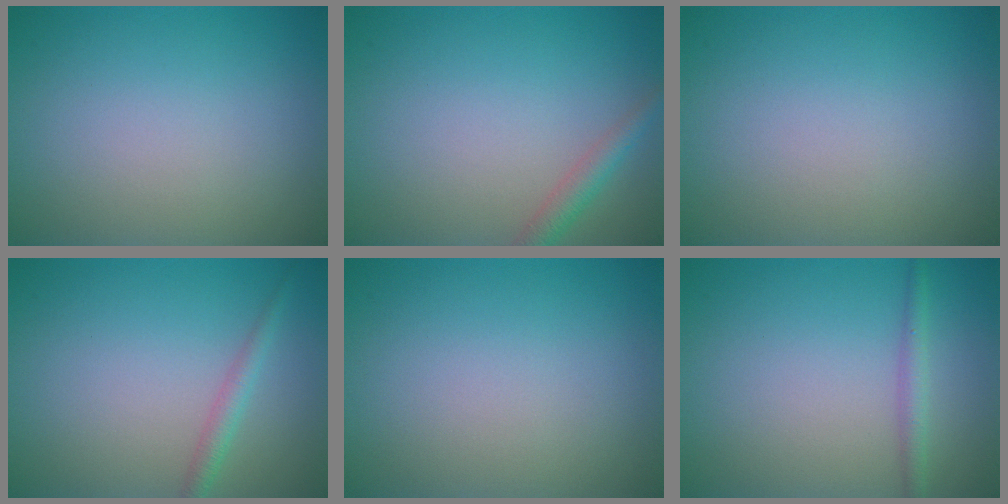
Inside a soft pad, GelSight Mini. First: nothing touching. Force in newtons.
{"total": 2.0, "press": 2.0, "slide": 0.1}
{"total": 0.0}
{"total": 1.6, "press": 1.6, "slide": 0.1}
{"total": 0.0}
{"total": 1.6, "press": 1.6, "slide": 0.1}